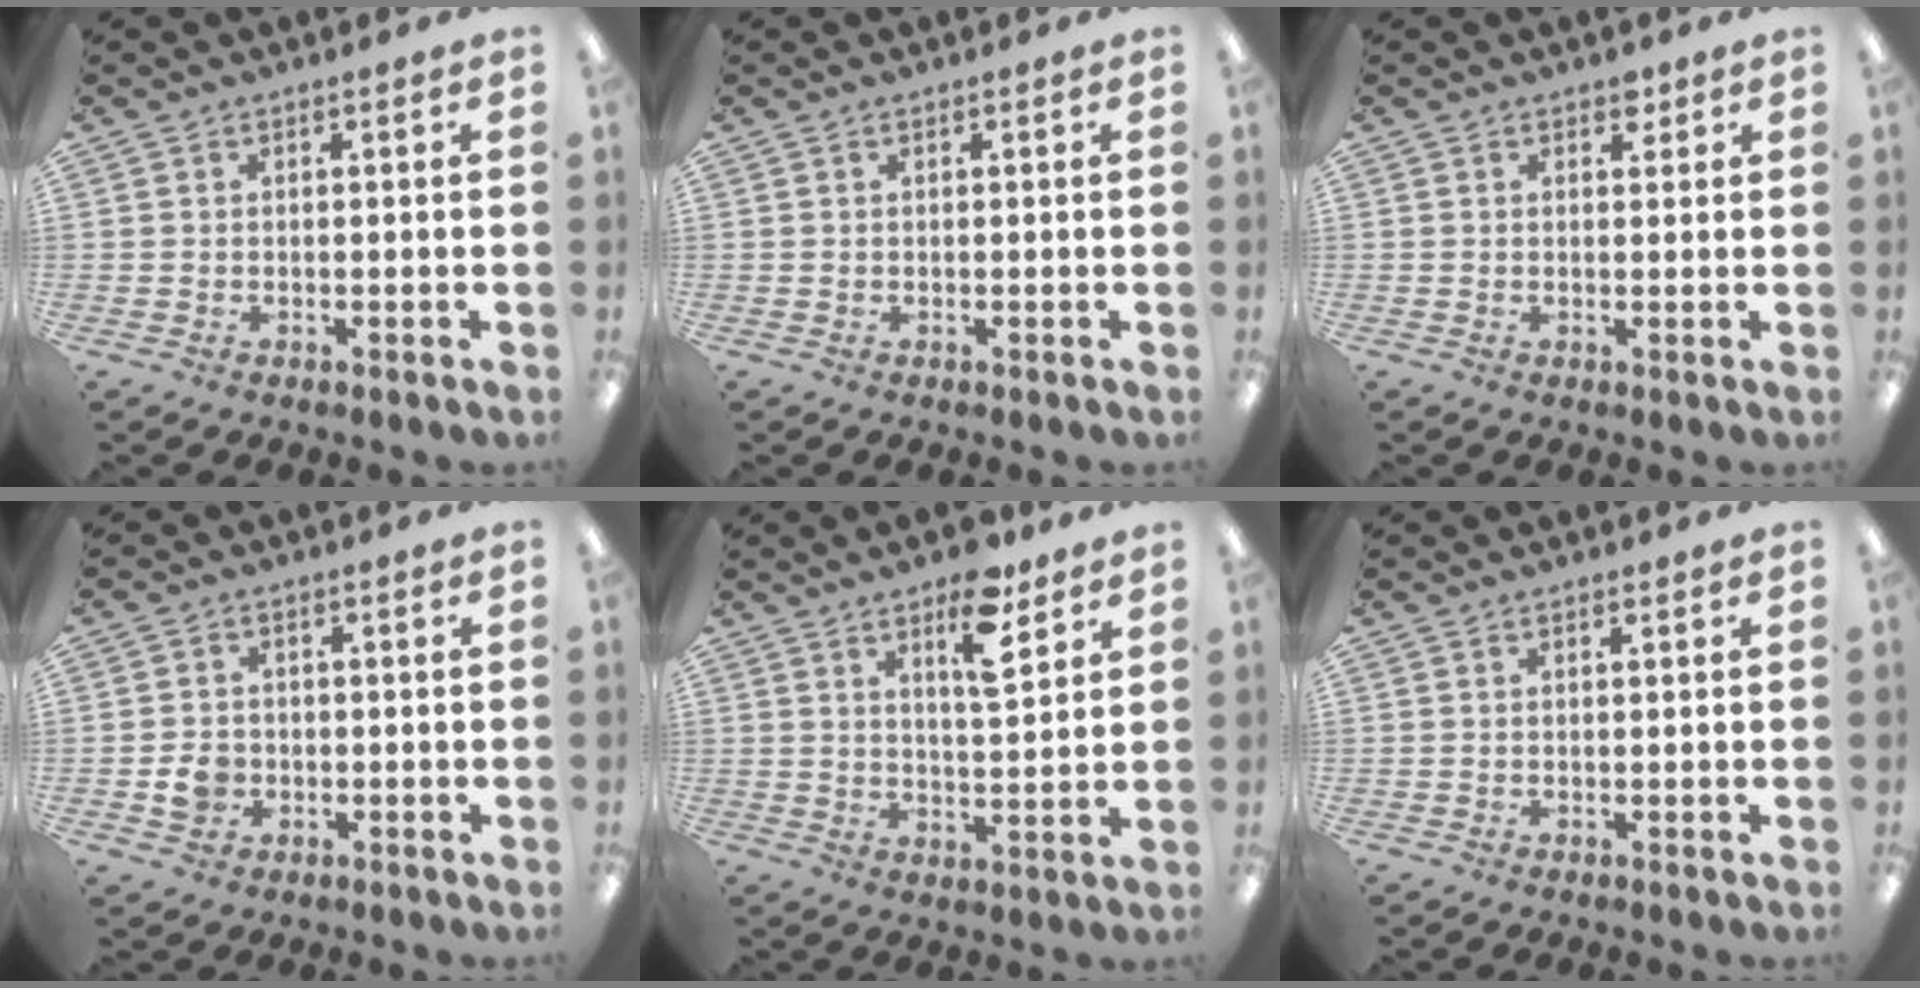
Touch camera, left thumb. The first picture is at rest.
{"total": 0.0}
{"total": 1.9, "force": [1.3, 1.1, 0.7], "torque": [0.002, -0.005, 0.020]}
{"total": 4.2, "force": [-0.9, 3.5, 2.0], "torque": [-0.024, 0.004, -0.016]}
{"total": 10.6, "force": [6.6, 3.7, 7.4], "torque": [-0.113, -0.029, 0.109]}
{"total": 0.0}